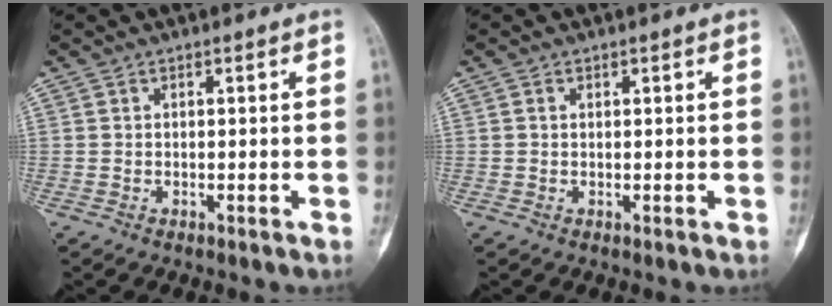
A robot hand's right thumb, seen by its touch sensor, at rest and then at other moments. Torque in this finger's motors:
{"motor_torque": [-0.54, -0.36, 0.20, -0.14, -0.03]}